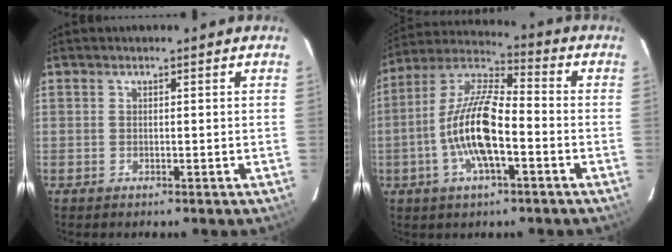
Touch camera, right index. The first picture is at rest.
{"total": 13.9, "force": [-4.1, 4.3, 12.6], "torque": [-0.254, 0.002, -0.083]}